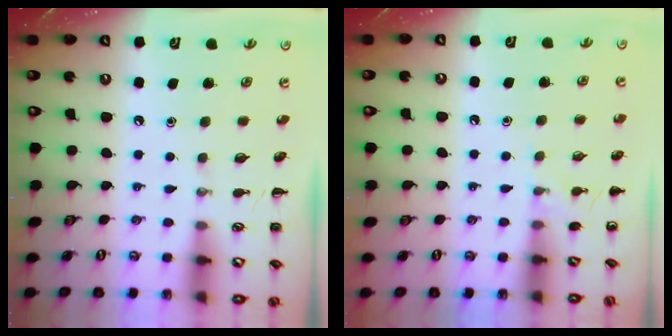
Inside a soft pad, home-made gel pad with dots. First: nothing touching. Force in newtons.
{"total": 5.9, "press": 5.5, "slide": 2.0}